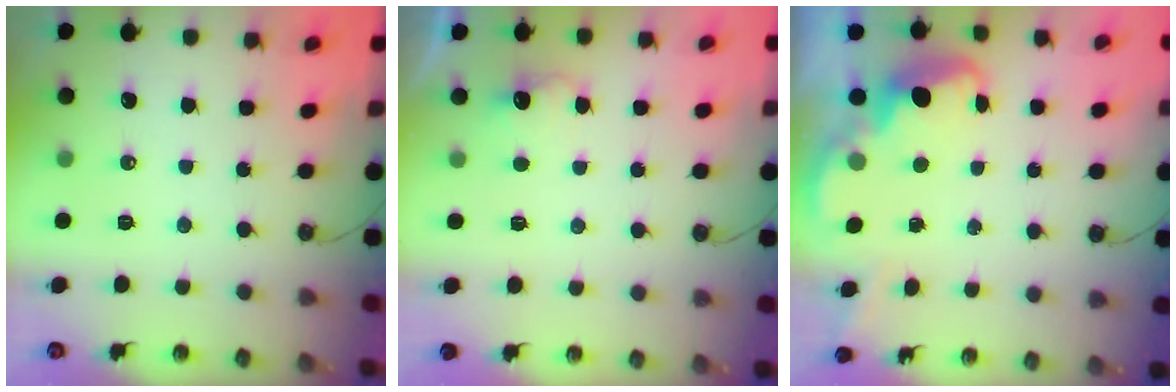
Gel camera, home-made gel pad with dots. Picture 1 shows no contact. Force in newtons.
{"total": 2.6, "press": 2.6, "slide": 0.7}
{"total": 2.6, "press": 2.5, "slide": 0.8}